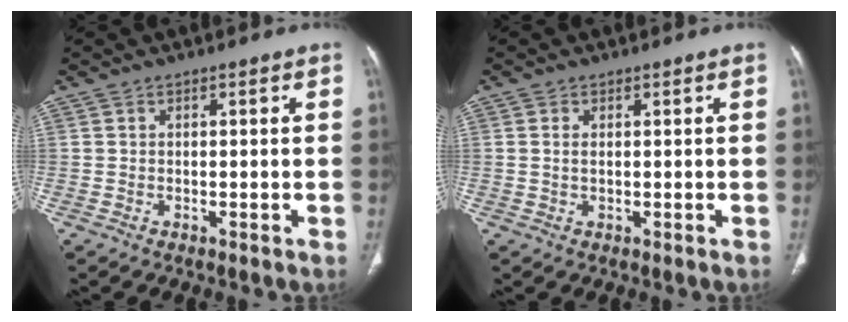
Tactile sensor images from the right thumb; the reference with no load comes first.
{"total": 1.2, "force": [0.3, 0.6, 1.0], "torque": [-0.025, 0.001, 0.008]}